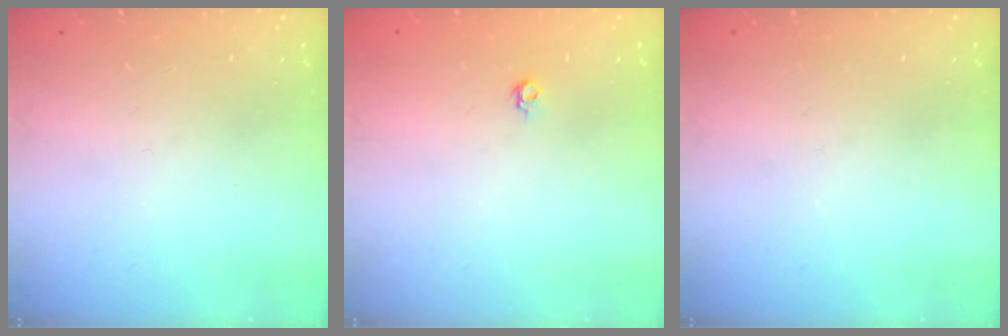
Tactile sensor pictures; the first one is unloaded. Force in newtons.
{"total": 3.7, "press": 3.6, "slide": 0.8}
{"total": 0.0}